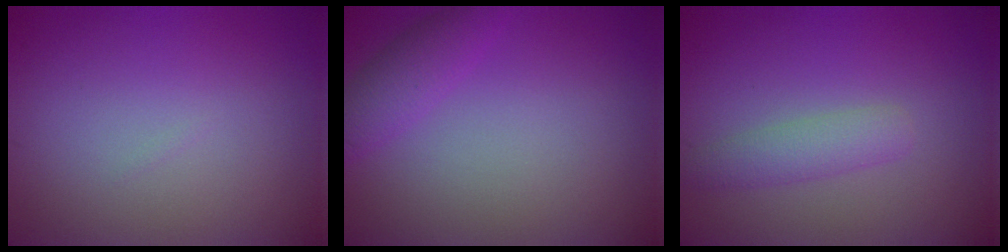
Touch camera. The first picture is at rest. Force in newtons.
{"total": 2.4, "press": 2.4, "slide": 0.1}
{"total": 2.2, "press": 2.2, "slide": 0.1}